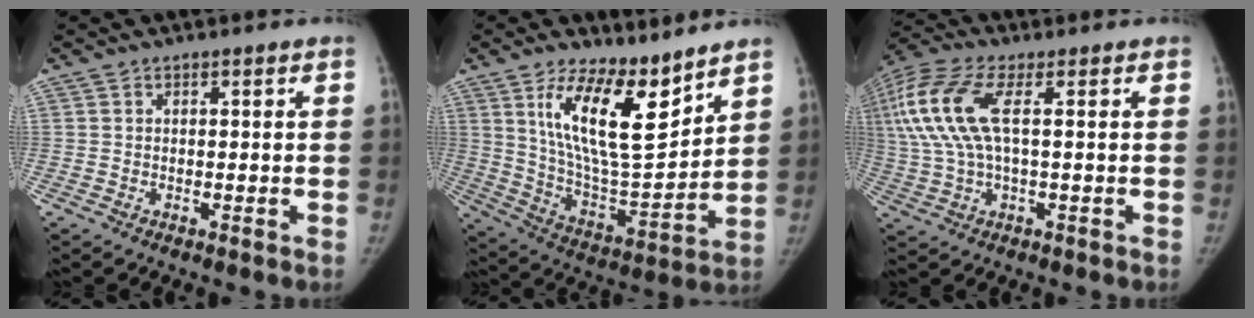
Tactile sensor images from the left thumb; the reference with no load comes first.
{"total": 17.0, "force": [10.3, 5.9, 12.2], "torque": [-0.177, -0.073, 0.202]}
{"total": 14.6, "force": [2.9, 5.8, 13.1], "torque": [-0.329, 0.019, 0.051]}